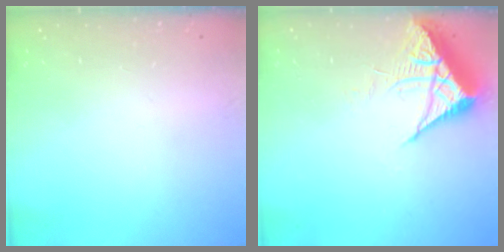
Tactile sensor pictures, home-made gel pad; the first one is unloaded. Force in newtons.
{"total": 7.0, "press": 7.0, "slide": 0.2}